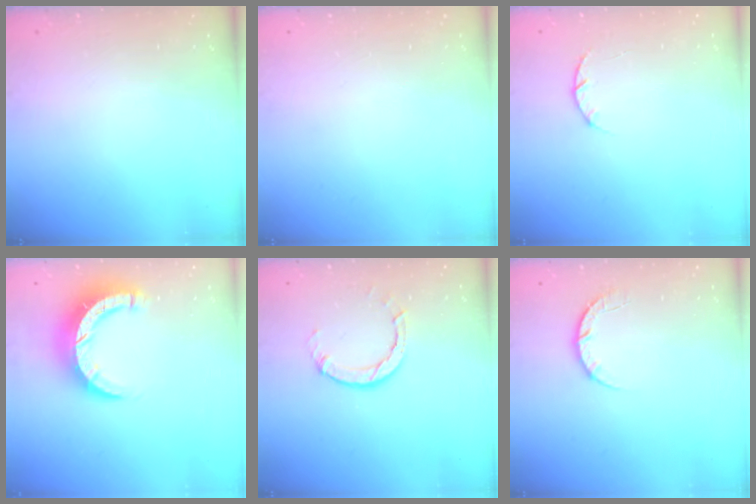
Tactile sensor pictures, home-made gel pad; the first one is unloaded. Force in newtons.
{"total": 0.0}
{"total": 2.9, "press": 2.9, "slide": 0.5}
{"total": 10.6, "press": 10.5, "slide": 1.1}
{"total": 3.5, "press": 3.5, "slide": 0.4}
{"total": 5.1, "press": 5.1, "slide": 0.7}